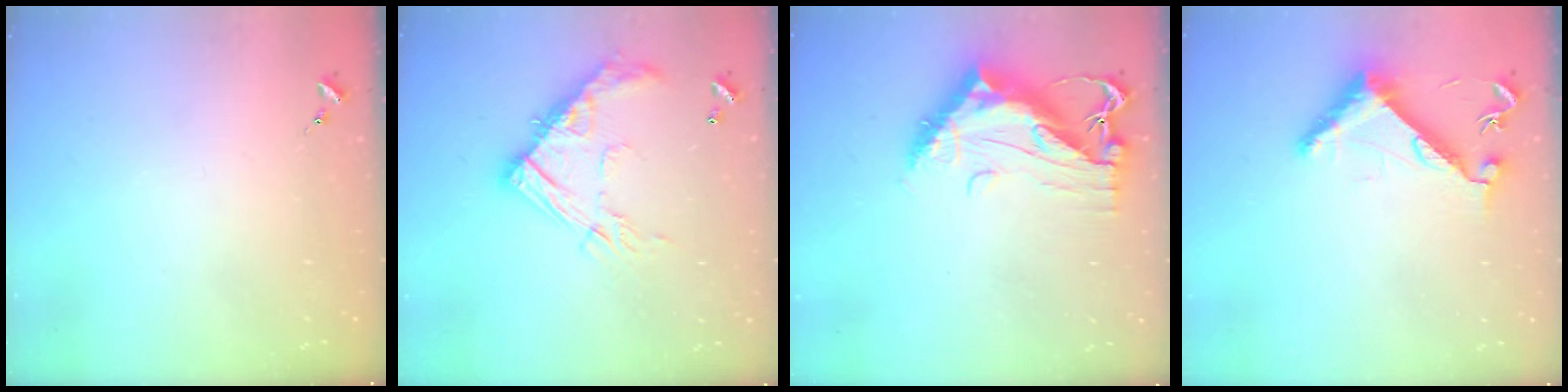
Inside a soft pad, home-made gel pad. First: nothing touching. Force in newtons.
{"total": 17.2, "press": 17.2, "slide": 1.2}
{"total": 13.7, "press": 13.6, "slide": 1.3}
{"total": 8.6, "press": 8.6, "slide": 0.7}